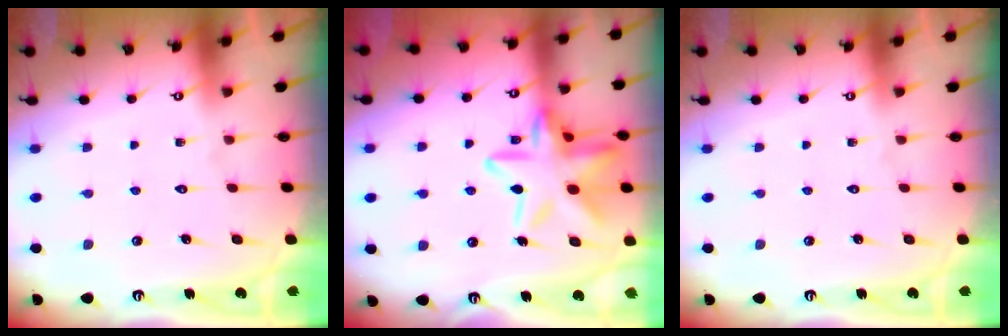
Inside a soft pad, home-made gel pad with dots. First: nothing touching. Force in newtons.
{"total": 17.7, "press": 17.6, "slide": 1.2}
{"total": 0.0}